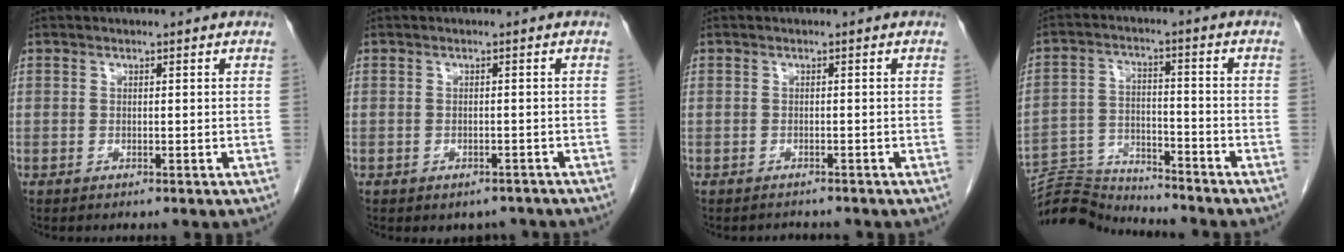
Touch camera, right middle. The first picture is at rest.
{"total": 2.7, "force": [-2.2, 1.6, 0.4], "torque": [-0.001, 0.007, -0.027]}
{"total": 1.4, "force": [-1.3, 0.3, -0.2], "torque": [-0.001, -0.004, -0.018]}
{"total": 10.1, "force": [-10.1, 0.3, 0.3], "torque": [-0.009, 0.010, -0.182]}